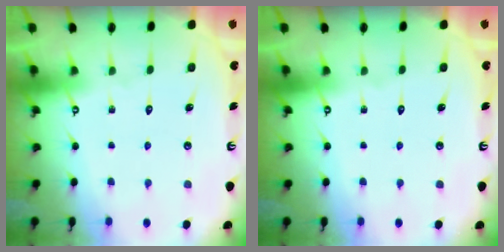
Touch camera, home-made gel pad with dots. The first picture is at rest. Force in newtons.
{"total": 0.0}